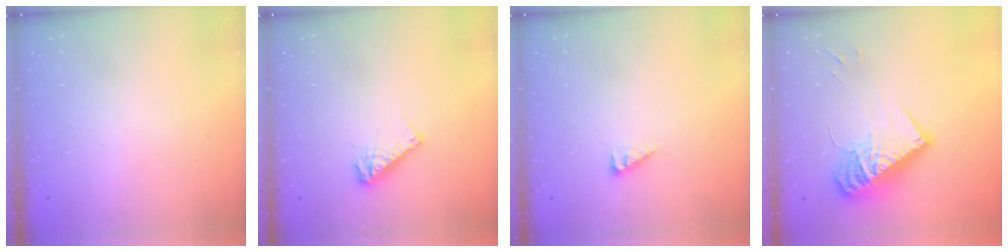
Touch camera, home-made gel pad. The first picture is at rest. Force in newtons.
{"total": 5.4, "press": 5.4, "slide": 0.5}
{"total": 2.7, "press": 2.7, "slide": 0.4}
{"total": 16.1, "press": 16.1, "slide": 0.7}